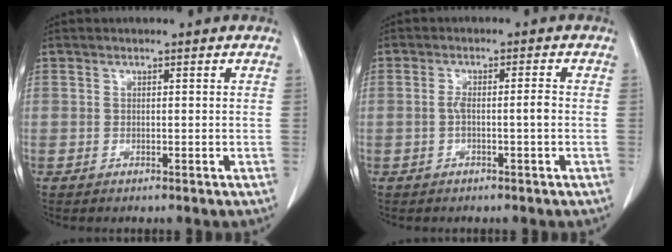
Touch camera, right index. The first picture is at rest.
{"total": 2.7, "force": [-0.5, 0.1, 2.6], "torque": [-0.047, 0.008, -0.006]}